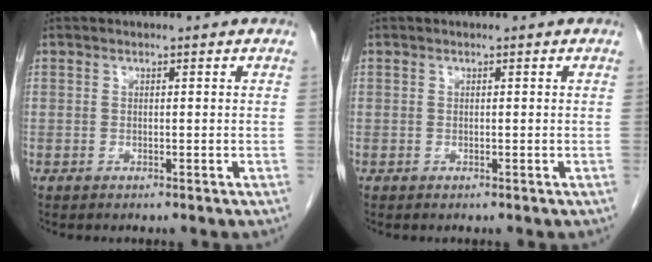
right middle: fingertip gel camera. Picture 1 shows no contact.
{"total": 0.0}